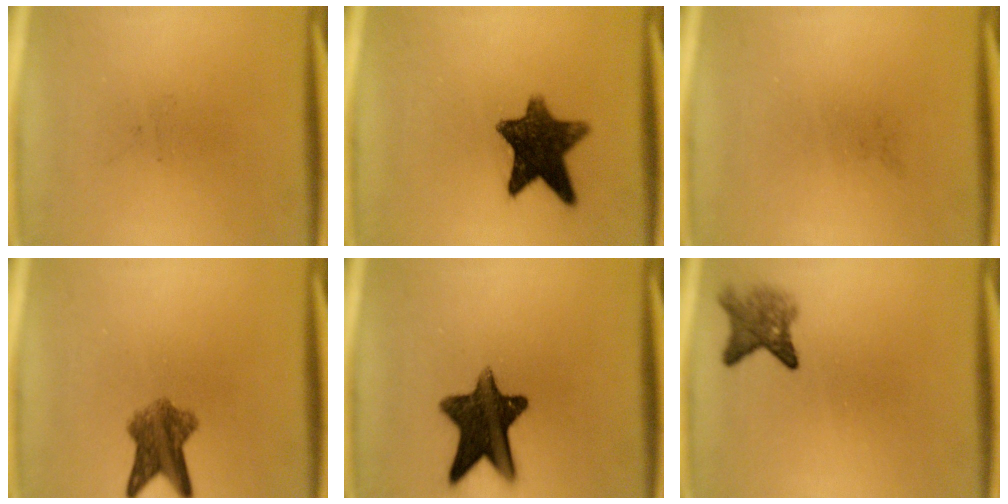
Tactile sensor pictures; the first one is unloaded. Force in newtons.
{"total": 10.9}
{"total": 0.0}
{"total": 6.1}
{"total": 13.2}
{"total": 3.9}